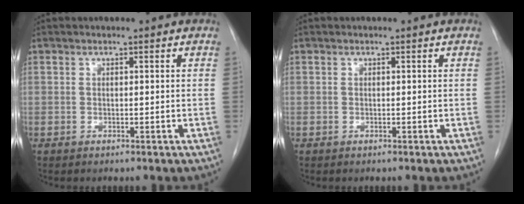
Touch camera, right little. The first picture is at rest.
{"total": 0.0}